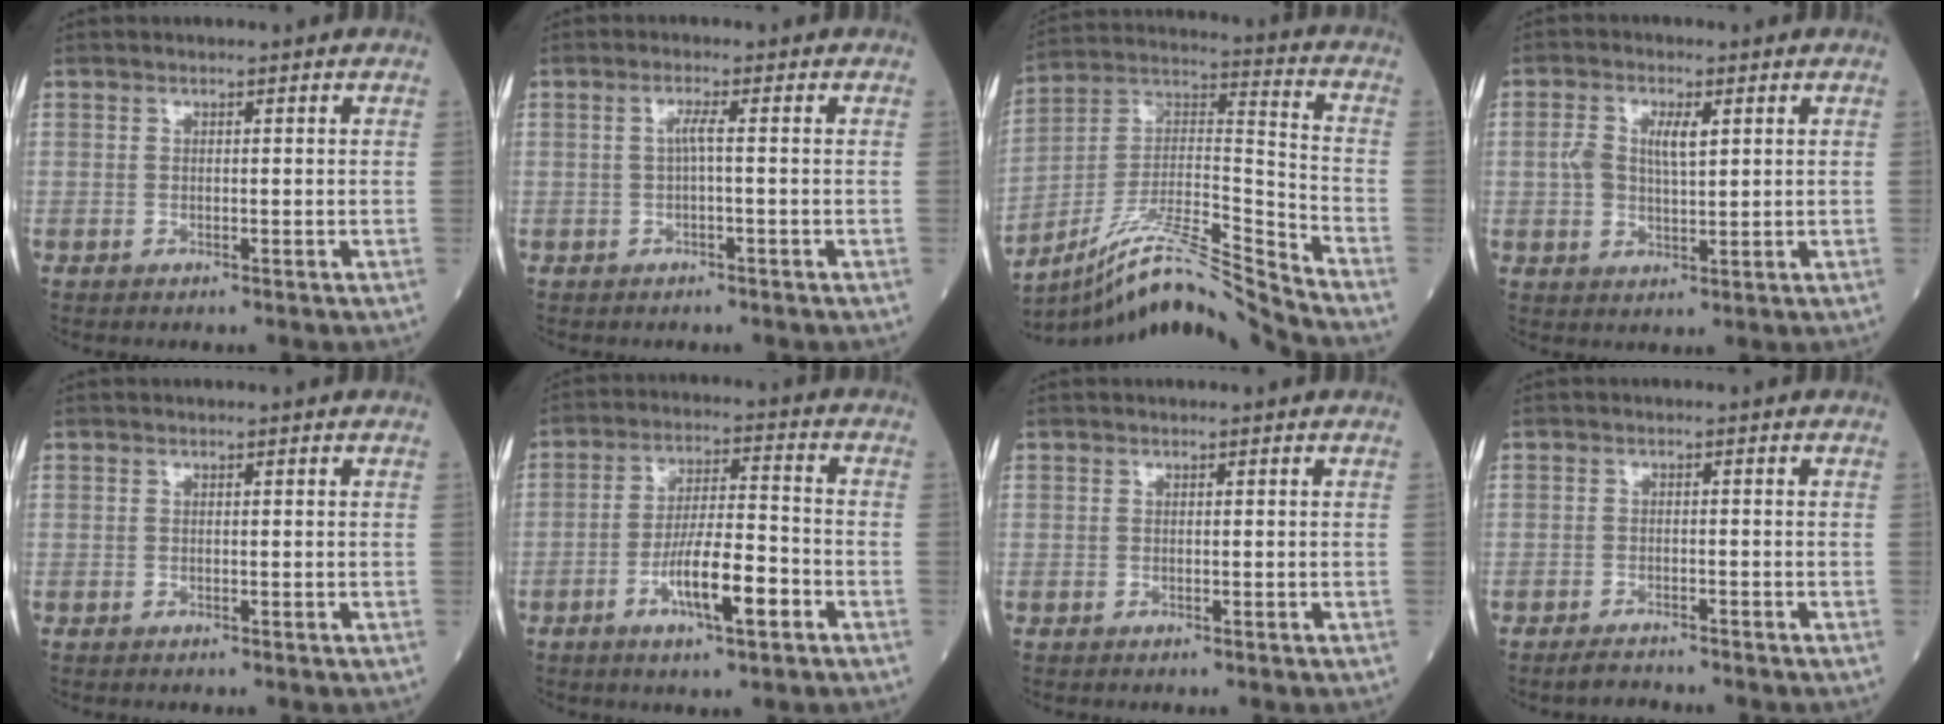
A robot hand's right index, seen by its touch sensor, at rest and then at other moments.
{"total": 1.6, "force": [-0.1, -0.2, 1.6], "torque": [-0.030, 0.004, -0.004]}
{"total": 16.1, "force": [-14.6, -2.0, 6.5], "torque": [-0.111, 0.035, -0.259]}
{"total": 5.4, "force": [1.4, 2.2, 4.7], "torque": [-0.096, 0.012, 0.029]}
{"total": 0.0}
{"total": 9.5, "force": [-4.0, 1.7, 8.5], "torque": [-0.155, 0.001, -0.069]}
{"total": 0.0}
{"total": 2.0, "force": [-2.0, 0.2, 0.3], "torque": [-0.012, -0.007, -0.033]}